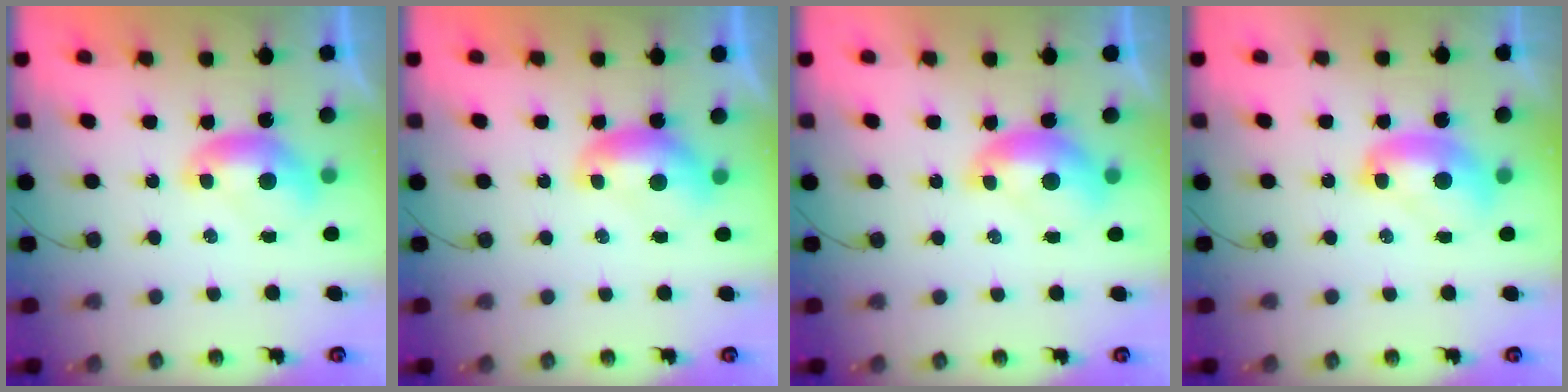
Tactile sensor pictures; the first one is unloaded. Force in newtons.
{"total": 1.1, "press": 1.0, "slide": 0.3}
{"total": 1.6, "press": 1.6, "slide": 0.4}
{"total": 2.3, "press": 2.3, "slide": 0.2}